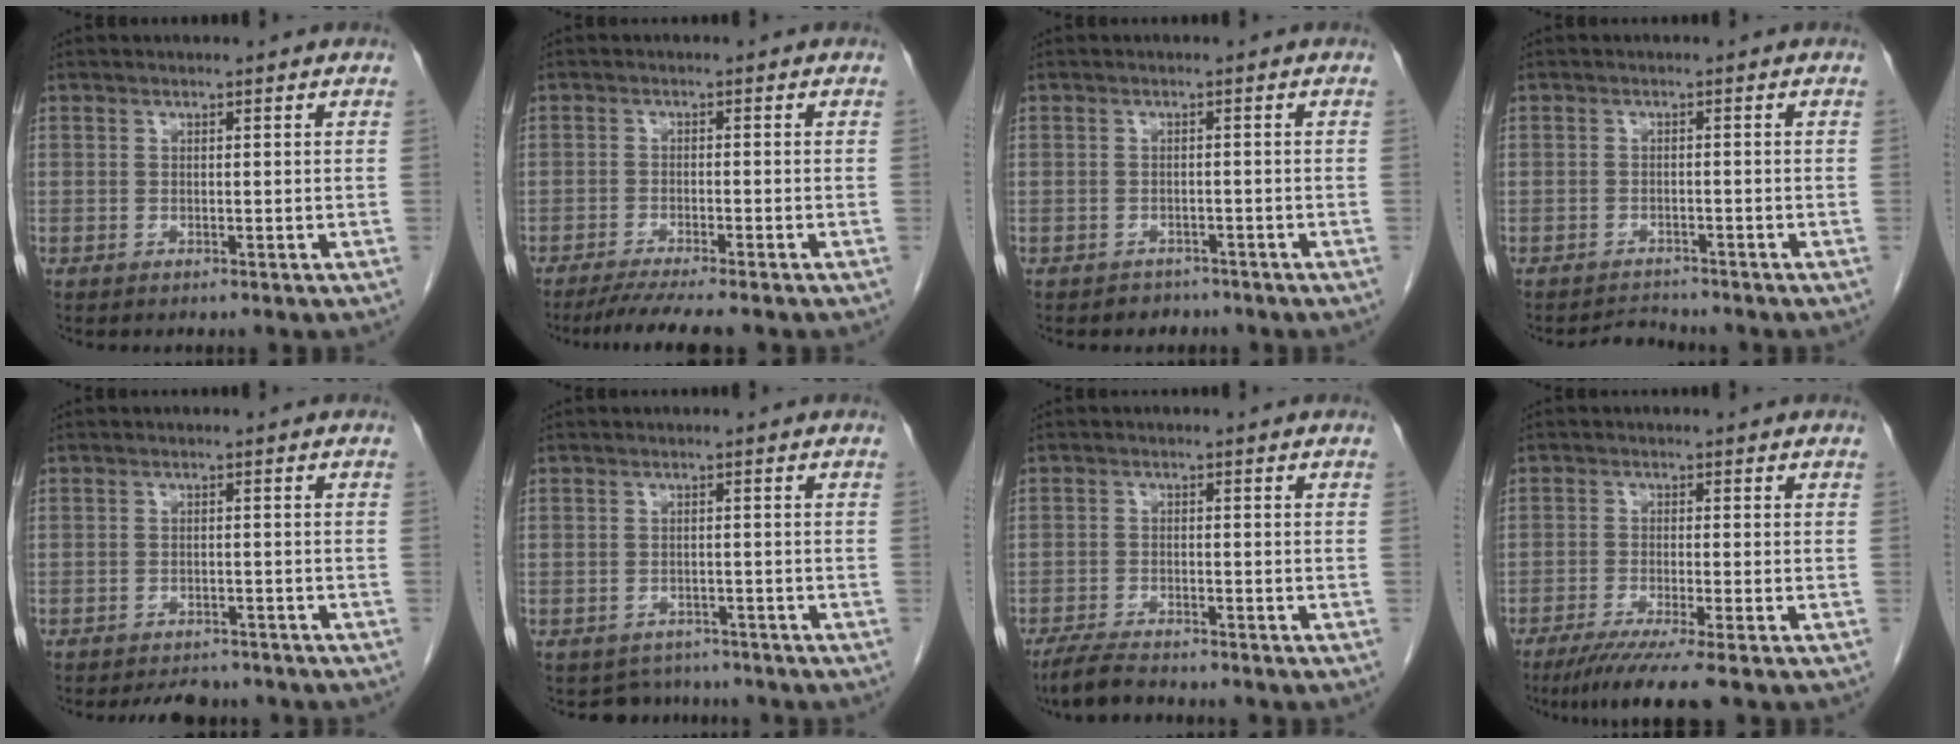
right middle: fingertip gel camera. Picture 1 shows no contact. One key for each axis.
{"total": 6.5, "fx": -5.5, "fy": -0.3, "fz": 3.5, "tx": -0.045, "ty": -0.016, "tz": -0.088}
{"total": 2.2, "fx": -1.8, "fy": 1.2, "fz": -0.2, "tx": -0.005, "ty": 0.005, "tz": -0.028}
{"total": 2.0, "fx": -2.0, "fy": 0.1, "fz": -0.5, "tx": 0.008, "ty": -0.010, "tz": -0.030}
{"total": 4.8, "fx": -4.2, "fy": 2.0, "fz": 1.0, "tx": -0.011, "ty": 0.000, "tz": -0.057}
{"total": 3.9, "fx": -3.4, "fy": 1.8, "fz": -0.6, "tx": 0.009, "ty": 0.009, "tz": -0.048}
{"total": 4.5, "fx": -4.0, "fy": 0.5, "fz": 2.0, "tx": -0.039, "ty": -0.015, "tz": -0.075}
{"total": 7.1, "fx": -5.3, "fy": -0.9, "fz": 4.6, "tx": -0.065, "ty": -0.019, "tz": -0.088}